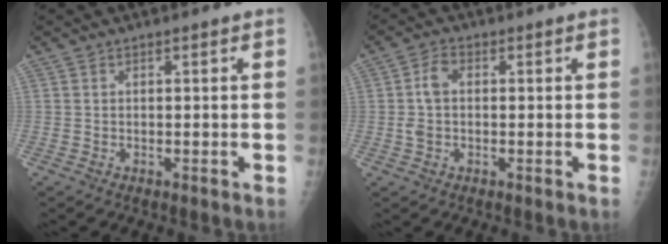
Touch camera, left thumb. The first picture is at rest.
{"total": 4.1, "force": [0.0, 2.7, 3.1], "torque": [-0.069, 0.013, -0.002]}